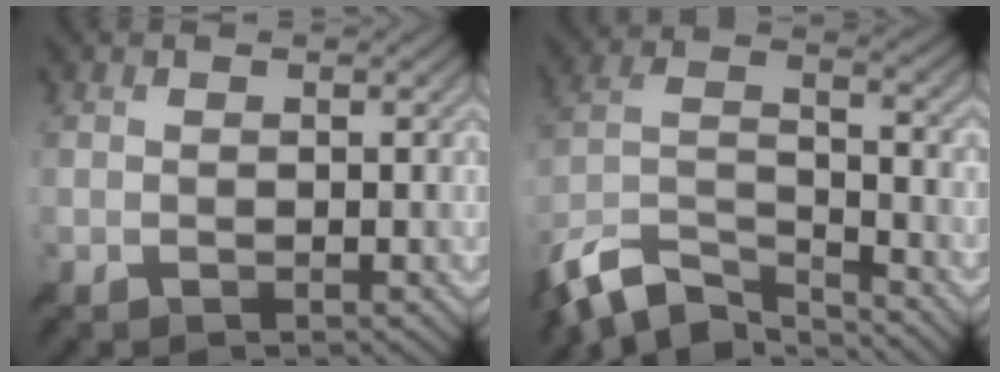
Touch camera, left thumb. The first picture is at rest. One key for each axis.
{"total": 11.3, "fx": -9.1, "fy": 3.5, "fz": 5.6, "tx": -0.126, "ty": -0.013, "tz": -0.184}